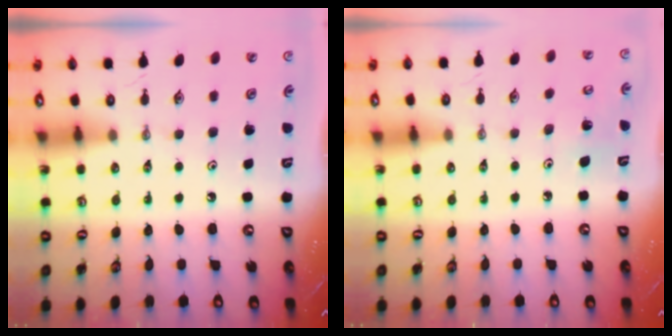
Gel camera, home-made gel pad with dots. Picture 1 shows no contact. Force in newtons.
{"total": 4.8, "press": 4.7, "slide": 0.6}